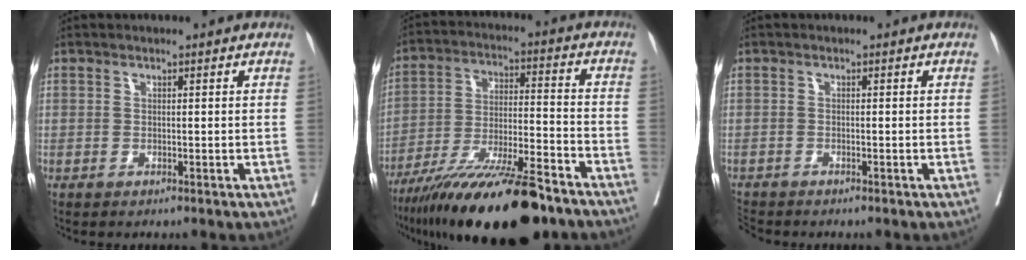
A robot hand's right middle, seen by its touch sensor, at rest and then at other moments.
{"total": 20.2, "force": [-15.4, 2.6, 12.8], "torque": [-0.188, -0.023, -0.261]}
{"total": 2.2, "force": [-2.1, 0.6, 0.0], "torque": [0.001, -0.008, -0.039]}